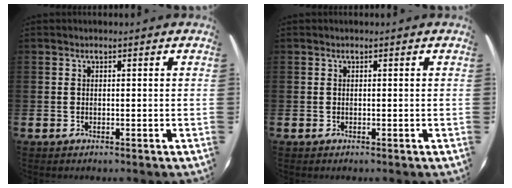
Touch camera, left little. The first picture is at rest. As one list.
[{"total": 0.0}]